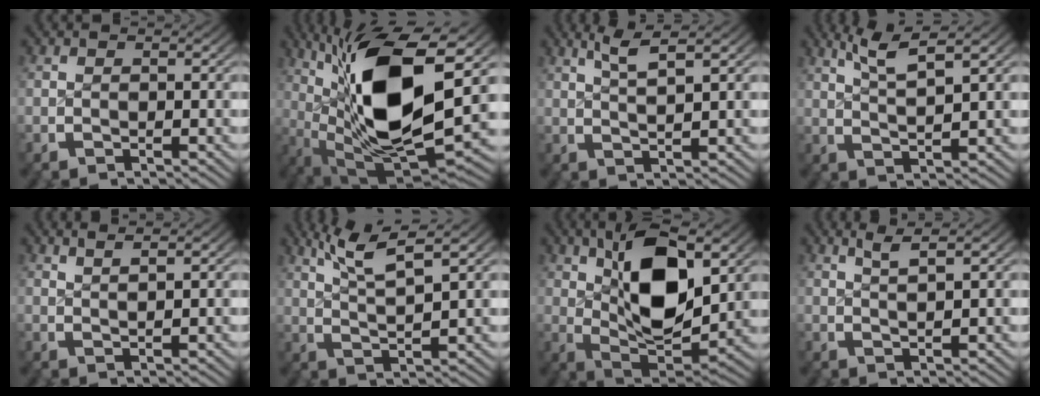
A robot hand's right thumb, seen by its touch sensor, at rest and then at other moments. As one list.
[{"total": 20.5, "force": [1.3, 11.0, 17.3], "torque": [-0.331, -0.047, 0.044]}, {"total": 3.7, "force": [2.7, 0.4, 2.5], "torque": [-0.038, 0.007, 0.051]}, {"total": 5.2, "force": [3.5, 1.1, 3.7], "torque": [-0.061, 0.003, 0.065]}, {"total": 2.5, "force": [2.1, 0.1, 1.3], "torque": [-0.015, 0.008, 0.039]}, {"total": 6.9, "force": [4.2, 2.1, 5.1], "torque": [-0.090, 0.001, 0.074]}, {"total": 11.0, "force": [1.4, 5.6, 9.4], "torque": [-0.178, -0.032, 0.041]}, {"total": 3.1, "force": [2.4, 0.2, 1.9], "torque": [-0.026, 0.008, 0.043]}]